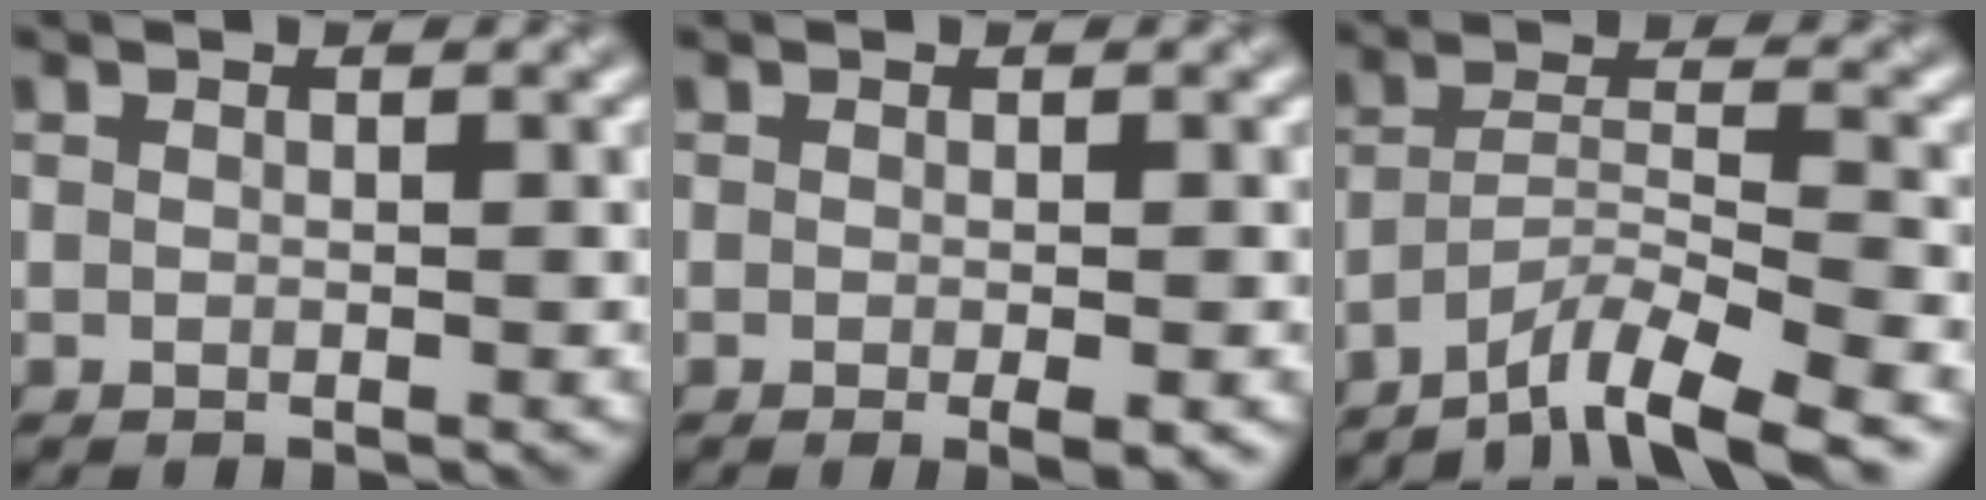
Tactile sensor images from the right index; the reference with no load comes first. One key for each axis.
{"total": 1.6, "fx": -0.6, "fy": 0.2, "fz": 1.5, "tx": -0.021, "ty": -0.007, "tz": -0.007}
{"total": 7.1, "fx": -5.4, "fy": 1.2, "fz": 4.4, "tx": -0.062, "ty": 0.002, "tz": -0.102}